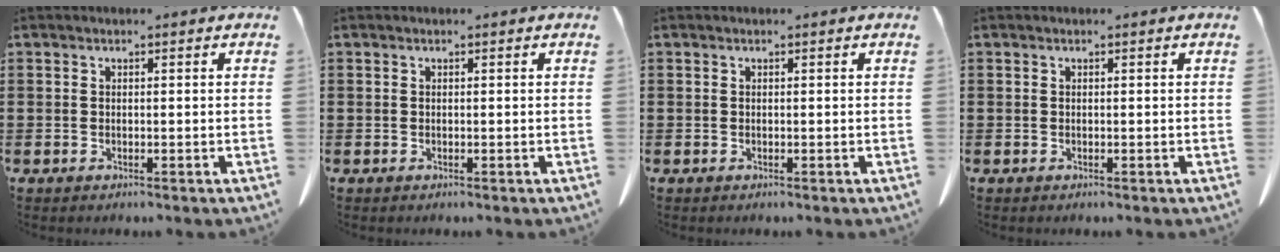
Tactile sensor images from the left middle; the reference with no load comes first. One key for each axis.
{"total": 0.0}
{"total": 0.0}
{"total": 0.0}